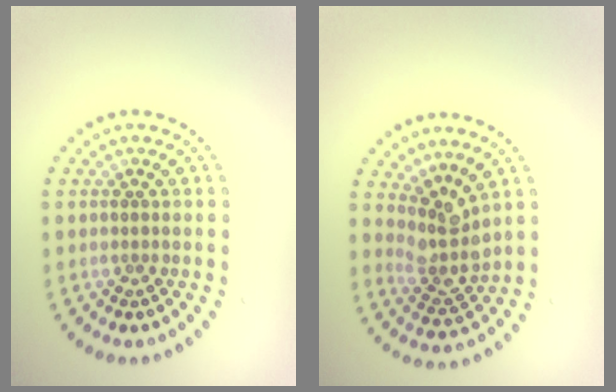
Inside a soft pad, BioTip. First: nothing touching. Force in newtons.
{"total": 3.4, "press": 2.5, "slide": 2.4}